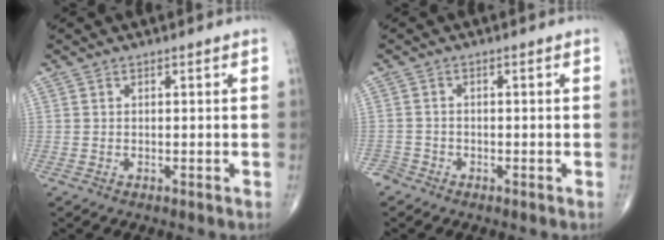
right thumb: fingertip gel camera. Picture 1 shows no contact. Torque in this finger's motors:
{"motor_torque": [-0.31, -0.11, -0.29, -0.18, -0.06]}